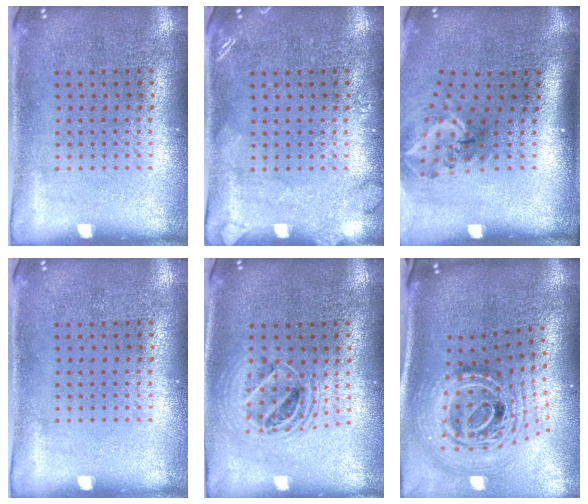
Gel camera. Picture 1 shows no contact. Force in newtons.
{"total": 1.7, "press": 1.6, "slide": 0.3}
{"total": 2.0, "press": 1.3, "slide": 1.5}
{"total": 0.0}
{"total": 1.7, "press": 1.5, "slide": 0.8}
{"total": 3.0, "press": 2.1, "slide": 2.2}